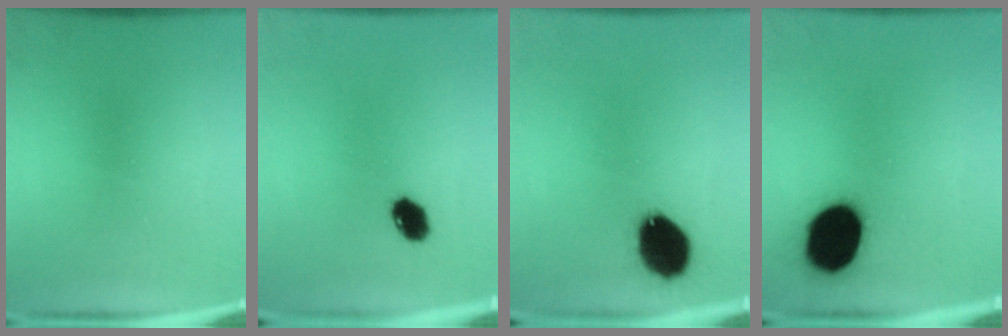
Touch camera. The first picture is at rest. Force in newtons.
{"total": 4.3}
{"total": 12.0}
{"total": 17.3}